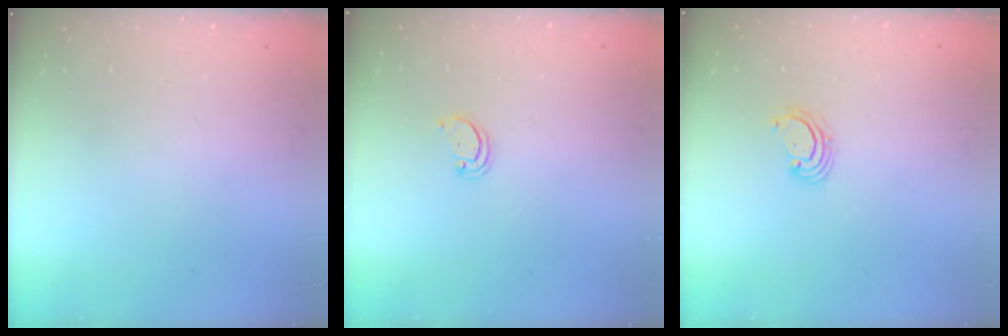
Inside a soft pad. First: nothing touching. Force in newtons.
{"total": 1.5, "press": 1.5, "slide": 0.1}
{"total": 2.8, "press": 2.8, "slide": 0.3}